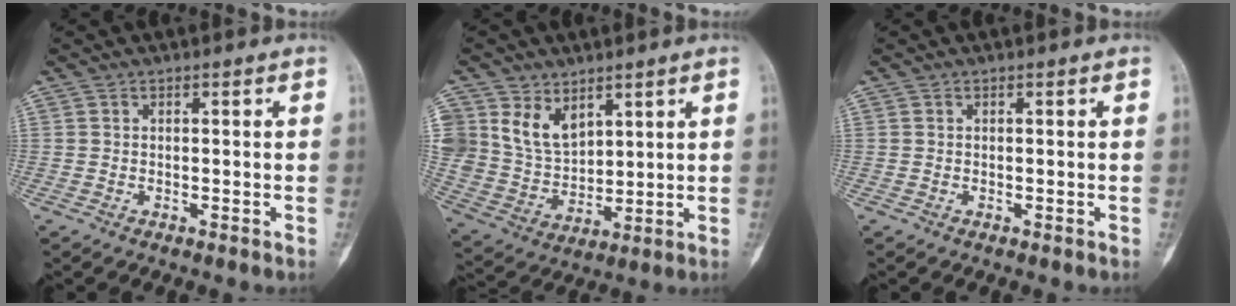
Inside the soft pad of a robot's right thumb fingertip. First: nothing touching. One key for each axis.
{"total": 10.8, "fx": 5.6, "fy": 7.7, "fz": 5.2, "tx": -0.072, "ty": -0.033, "tz": 0.126}
{"total": 0.0}